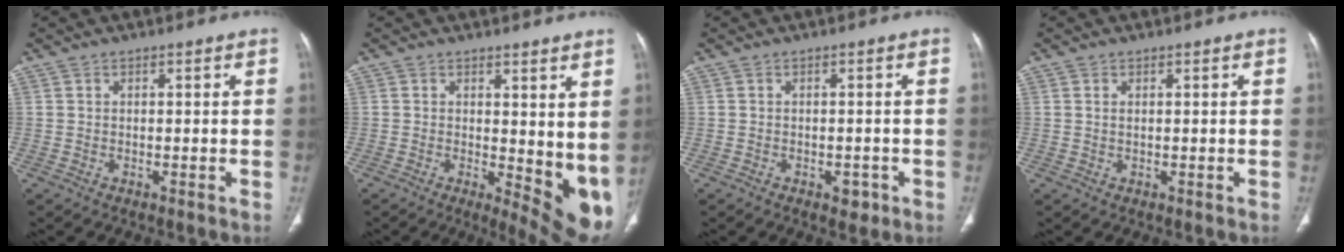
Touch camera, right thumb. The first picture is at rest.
{"total": 11.0, "force": [0.8, 4.5, 9.9], "torque": [-0.112, -0.029, 0.020]}
{"total": 2.4, "force": [-1.2, 1.5, 1.5], "torque": [-0.012, 0.004, -0.010]}
{"total": 0.5, "force": [0.2, 0.3, 0.4], "torque": [-0.015, 0.005, 0.006]}